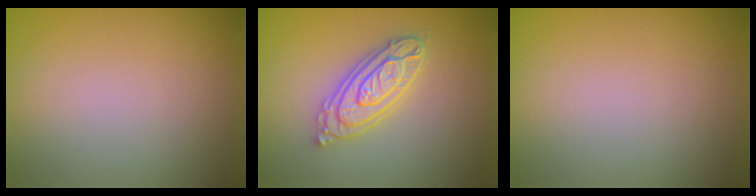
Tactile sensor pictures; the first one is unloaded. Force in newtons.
{"total": 4.0, "press": 4.0, "slide": 0.5}
{"total": 0.0}